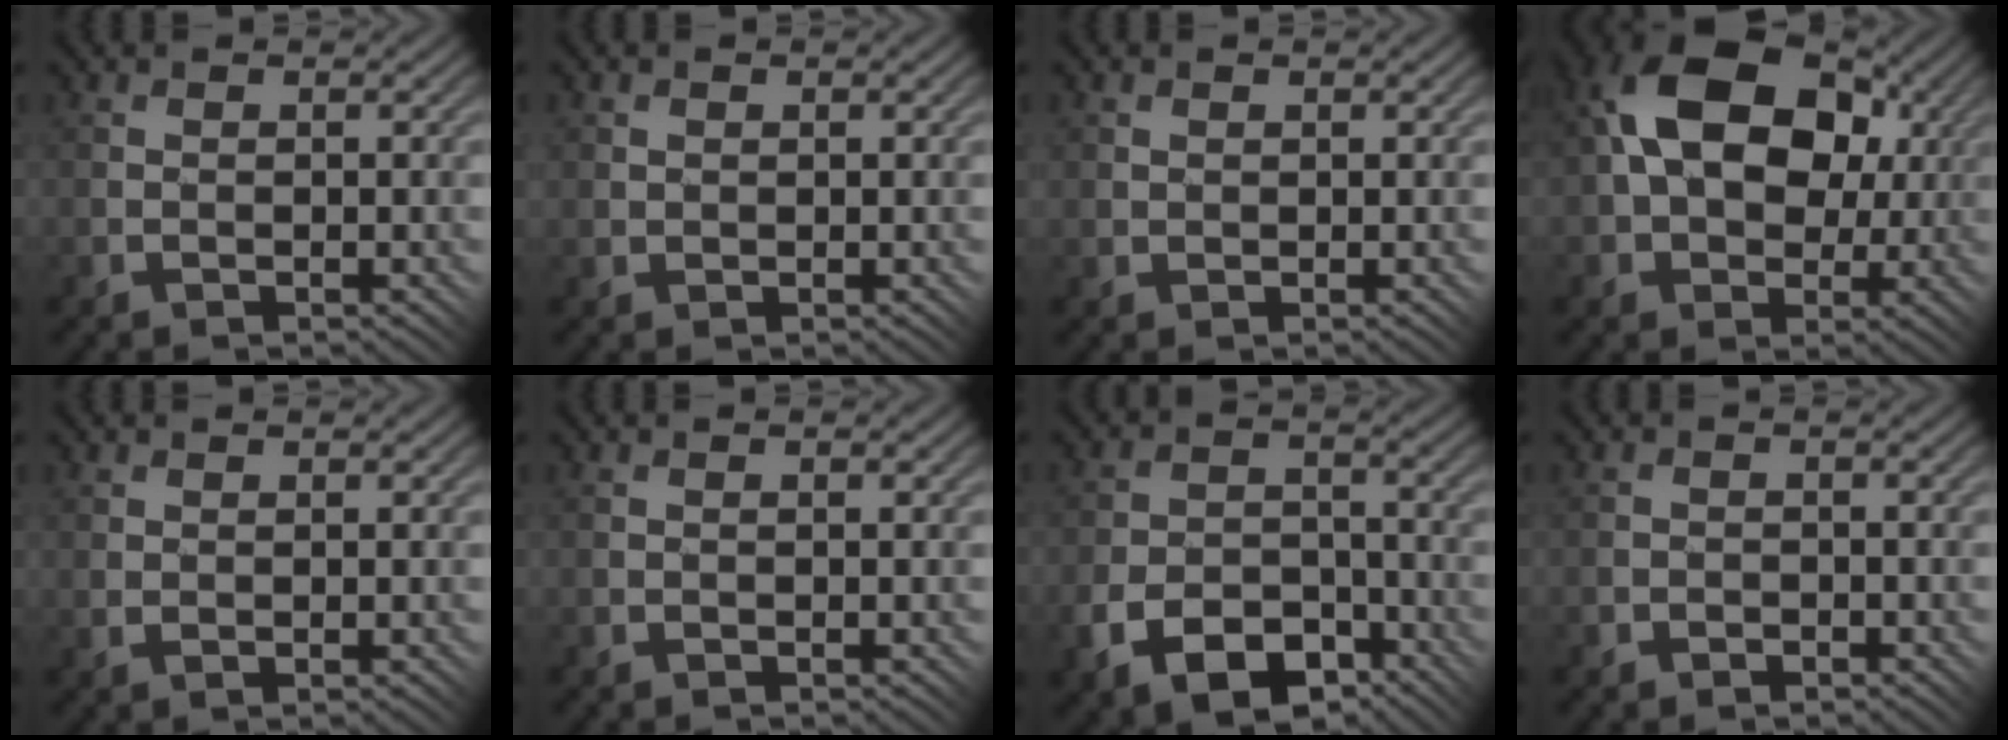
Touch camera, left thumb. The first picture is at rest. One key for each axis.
{"total": 1.1, "fx": 0.5, "fy": 1.0, "fz": 0.1, "tx": -0.005, "ty": 0.000, "tz": 0.012}
{"total": 1.2, "fx": 0.6, "fy": 1.1, "fz": -0.1, "tx": -0.001, "ty": 0.000, "tz": 0.013}
{"total": 16.4, "fx": 3.5, "fy": 11.3, "fz": 11.3, "tx": -0.189, "ty": 0.023, "tz": 0.065}
{"total": 1.0, "fx": 0.4, "fy": 0.3, "fz": 0.9, "tx": -0.019, "ty": 0.002, "tz": 0.013}
{"total": 0.6, "fx": 0.3, "fy": 0.0, "fz": 0.5, "tx": -0.007, "ty": 0.003, "tz": 0.011}
{"total": 8.4, "fx": -5.2, "fy": 4.8, "fz": 4.5, "tx": -0.093, "ty": -0.012, "tz": -0.097}
{"total": 0.9, "fx": -0.7, "fy": 0.5, "fz": -0.1, "tx": 0.004, "ty": 0.002, "tz": -0.014}